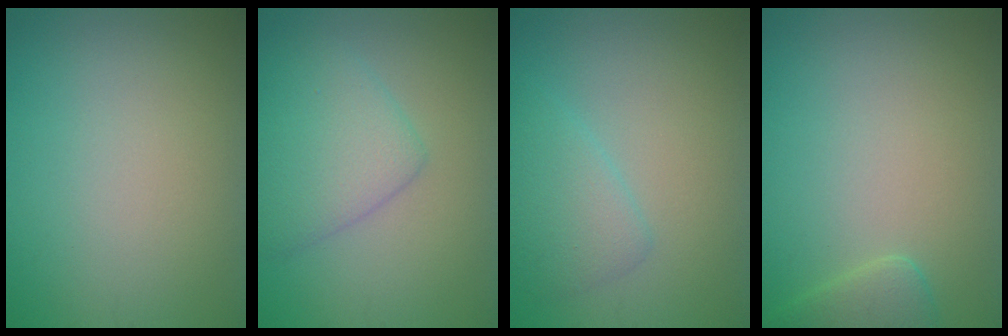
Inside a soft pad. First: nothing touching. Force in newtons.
{"total": 4.5, "press": 4.5, "slide": 0.2}
{"total": 2.8, "press": 2.8, "slide": 0.2}
{"total": 2.0, "press": 2.0, "slide": 0.2}